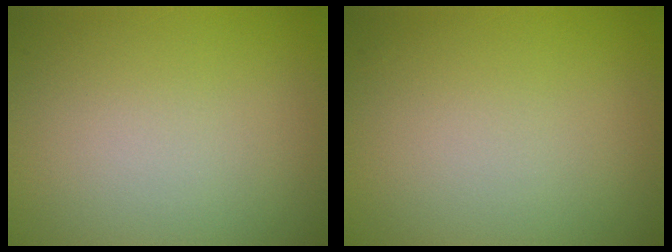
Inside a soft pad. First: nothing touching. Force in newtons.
{"total": 0.0}